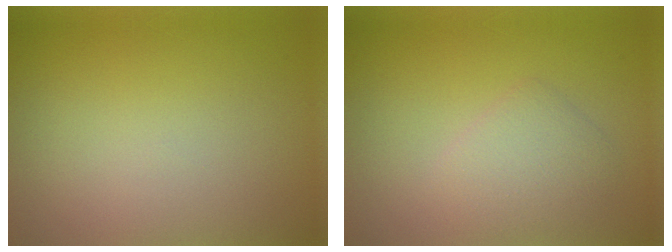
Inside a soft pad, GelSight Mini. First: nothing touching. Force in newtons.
{"total": 2.4, "press": 2.4, "slide": 0.0}